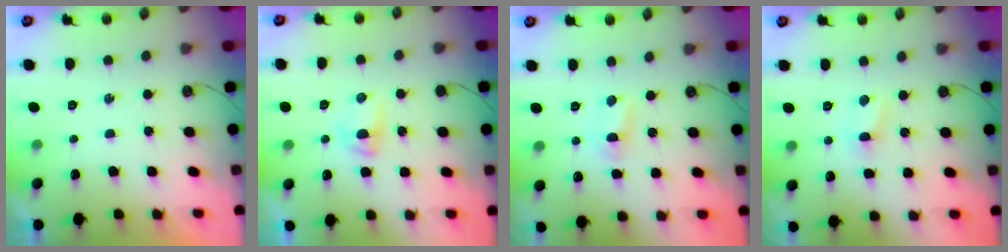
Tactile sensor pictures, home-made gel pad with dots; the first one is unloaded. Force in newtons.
{"total": 2.9, "press": 2.9, "slide": 0.5}
{"total": 3.1, "press": 2.1, "slide": 2.3}
{"total": 2.8, "press": 2.8, "slide": 0.3}